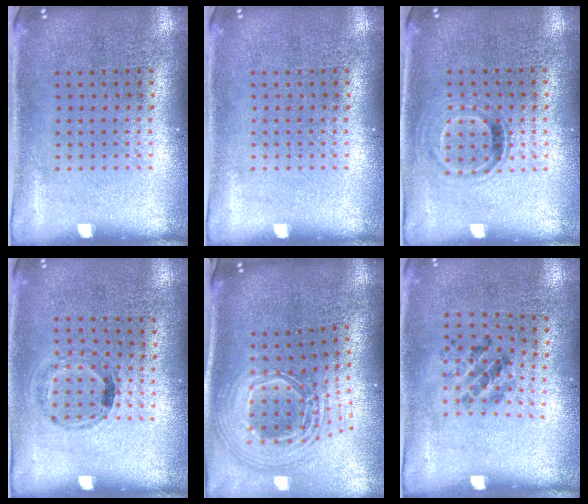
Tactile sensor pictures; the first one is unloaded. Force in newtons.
{"total": 0.0}
{"total": 0.8, "press": 0.7, "slide": 0.4}
{"total": 1.1, "press": 0.7, "slide": 0.8}
{"total": 2.7, "press": 1.8, "slide": 2.0}
{"total": 1.4, "press": 0.7, "slide": 1.2}